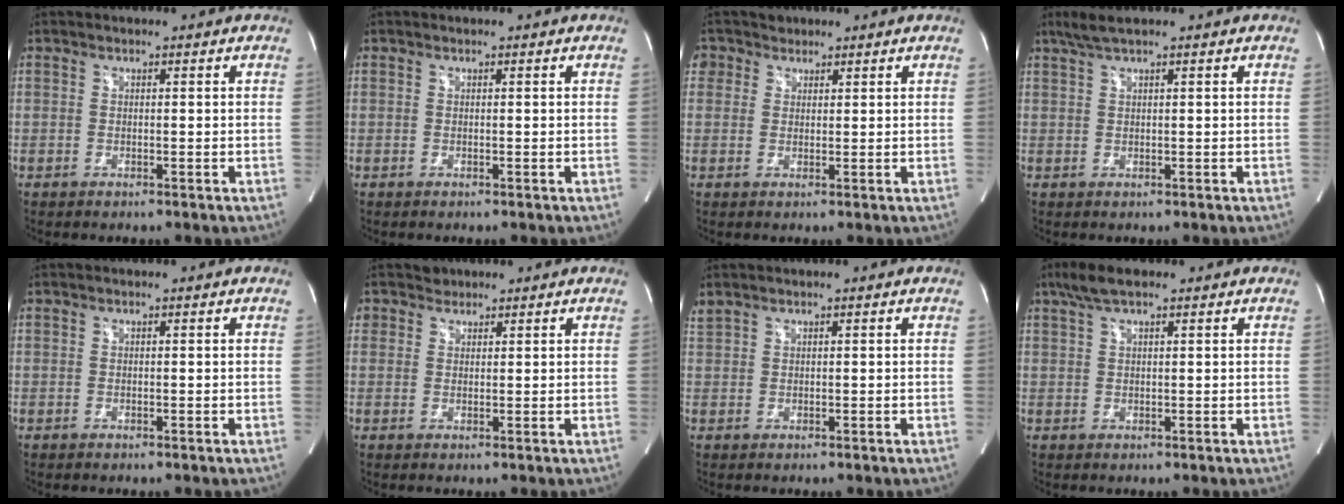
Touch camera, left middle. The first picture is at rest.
{"total": 0.0}
{"total": 3.1, "force": [1.8, 2.5, -0.2], "torque": [0.006, 0.018, 0.029]}
{"total": 2.6, "force": [1.9, -0.2, 1.7], "torque": [-0.047, 0.012, 0.043]}
{"total": 0.0}
{"total": 1.8, "force": [1.3, 1.3, -0.3], "torque": [0.012, 0.006, 0.016]}
{"total": 1.3, "force": [1.3, 0.2, 0.3], "torque": [-0.021, 0.019, 0.034]}
{"total": 4.5, "force": [3.1, 1.0, 3.1], "torque": [-0.069, 0.020, 0.059]}